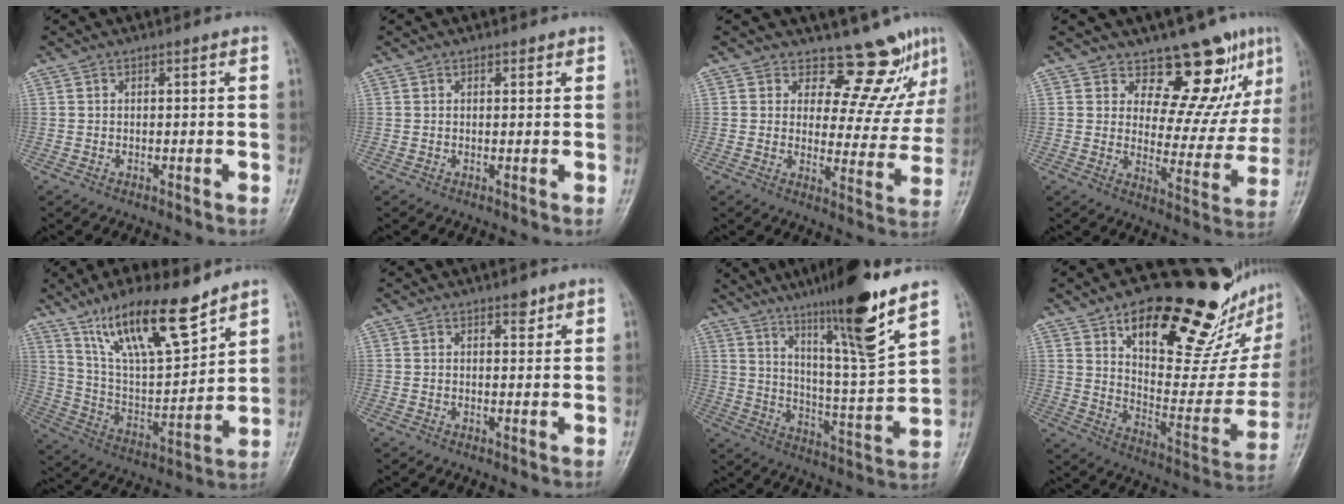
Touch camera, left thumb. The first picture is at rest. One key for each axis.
{"total": 0.9, "fx": 0.7, "fy": 0.6, "fz": 0.3, "tx": 0.002, "ty": -0.004, "tz": 0.006}
{"total": 11.0, "fx": 9.4, "fy": 4.5, "fz": 3.7, "tx": -0.008, "ty": -0.081, "tz": 0.114}
{"total": 13.1, "fx": 9.3, "fy": 5.8, "fz": 7.2, "tx": -0.043, "ty": -0.072, "tz": 0.131}
{"total": 18.7, "fx": 12.7, "fy": 5.3, "fz": 12.7, "tx": -0.192, "ty": -0.060, "tz": 0.240}
{"total": 2.0, "fx": 1.4, "fy": 1.0, "fz": 1.1, "tx": -0.003, "ty": -0.007, "tz": 0.018}
{"total": 18.0, "fx": 11.9, "fy": 0.6, "fz": 13.4, "tx": -0.204, "ty": -0.068, "tz": 0.197}
{"total": 31.0, "fx": 19.2, "fy": 12.4, "fz": 21.0, "tx": -0.257, "ty": -0.070, "tz": 0.291}